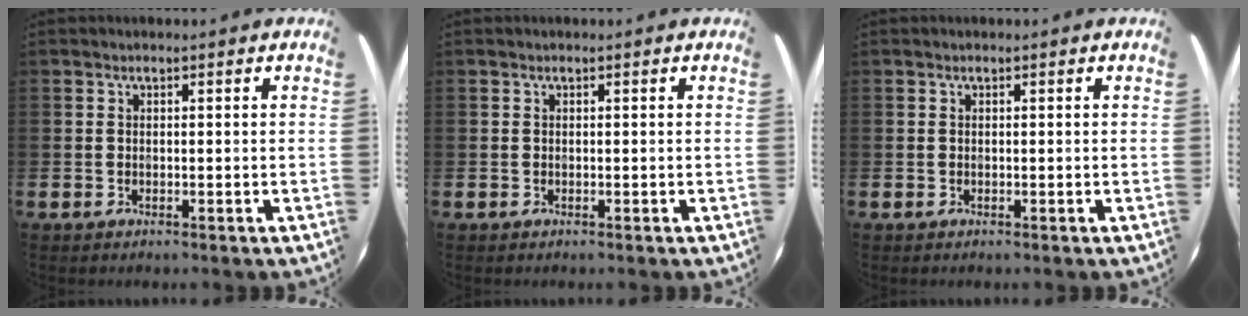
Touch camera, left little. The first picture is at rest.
{"total": 0.0}
{"total": 0.0}